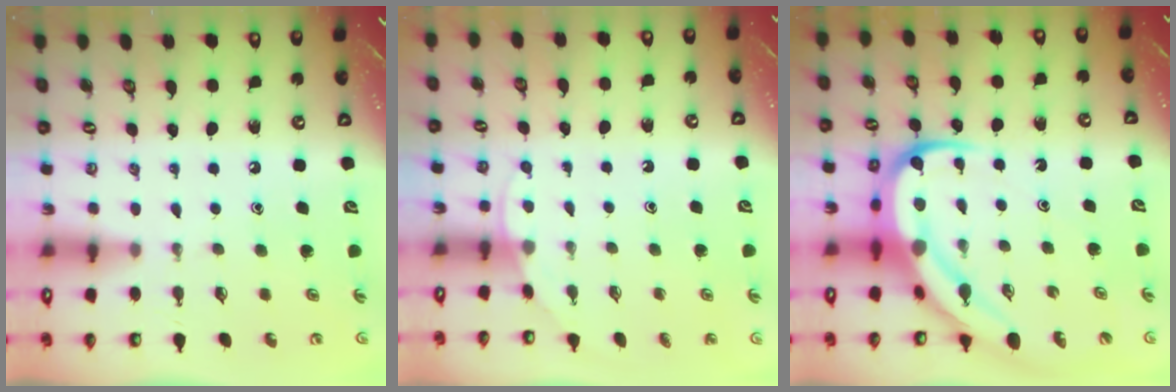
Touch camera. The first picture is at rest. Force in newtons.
{"total": 3.9, "press": 3.8, "slide": 0.4}
{"total": 14.7, "press": 14.7, "slide": 1.5}